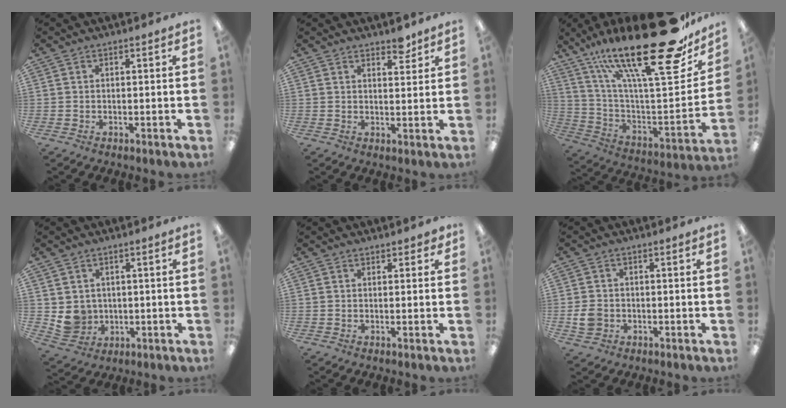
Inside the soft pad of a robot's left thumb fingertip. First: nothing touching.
{"total": 3.8, "force": [3.3, 1.4, 1.3], "torque": [0.002, -0.023, 0.055]}
{"total": 31.1, "force": [20.8, 8.0, 21.8], "torque": [-0.347, -0.136, 0.338]}
{"total": 5.9, "force": [1.4, 5.5, 1.3], "torque": [-0.037, -0.008, 0.031]}
{"total": 1.6, "force": [1.3, 0.8, 0.4], "torque": [-0.002, -0.001, 0.022]}
{"total": 3.9, "force": [-0.7, 3.3, 1.8], "torque": [-0.029, 0.000, -0.013]}